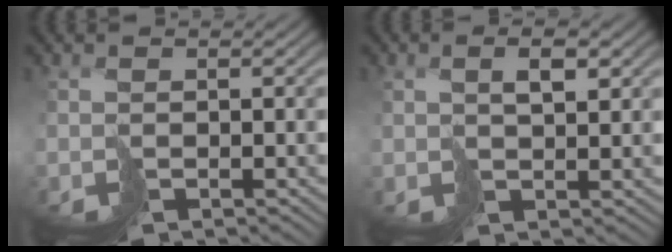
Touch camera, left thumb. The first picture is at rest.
{"total": 2.7, "force": [1.5, 0.7, 2.1], "torque": [-0.039, 0.005, 0.031]}